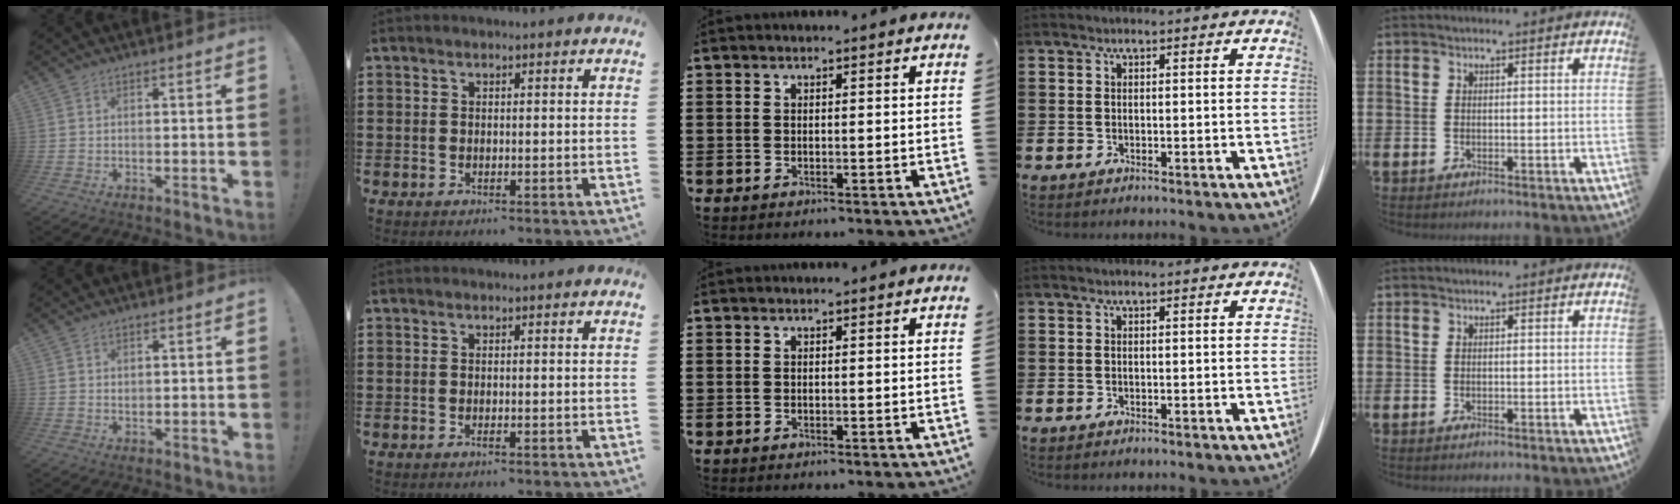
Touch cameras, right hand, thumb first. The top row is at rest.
{"thumb": {"total": 1.0, "force": [0.8, 0.5, 0.3], "torque": [0.000, -0.003, 0.014]}, "index": {"total": 0.5, "force": [-0.2, 0.0, 0.5], "torque": [-0.008, -0.003, -0.003]}}